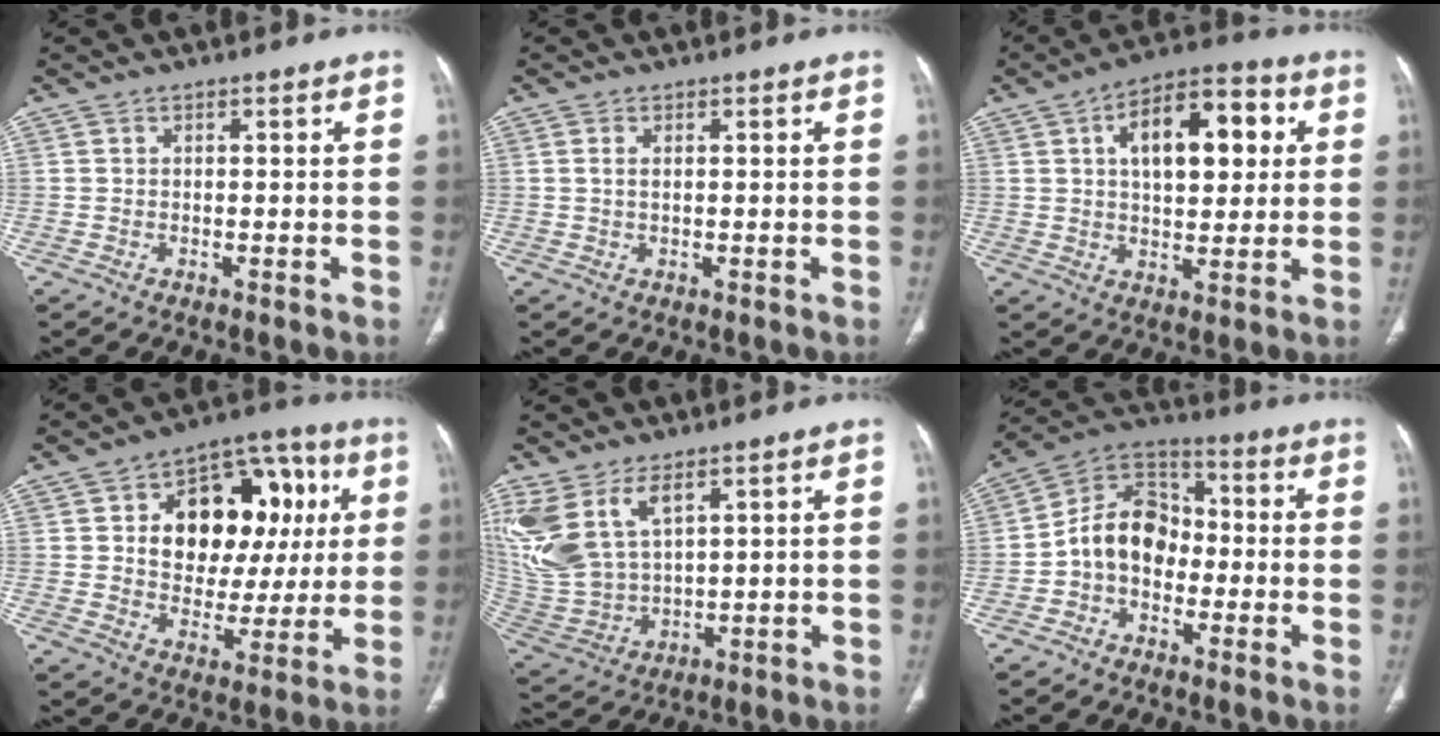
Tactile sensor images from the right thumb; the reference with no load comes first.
{"total": 1.3, "force": [0.4, 0.5, 1.1], "torque": [-0.029, 0.003, 0.010]}
{"total": 15.3, "force": [4.1, 7.9, 12.5], "torque": [-0.158, 0.013, 0.060]}
{"total": 20.8, "force": [4.7, 13.9, 14.8], "torque": [-0.150, 0.022, 0.074]}
{"total": 15.4, "force": [7.5, 8.4, 10.5], "torque": [-0.234, -0.025, 0.173]}
{"total": 11.4, "force": [-2.2, 8.7, 7.0], "torque": [-0.102, 0.041, -0.056]}